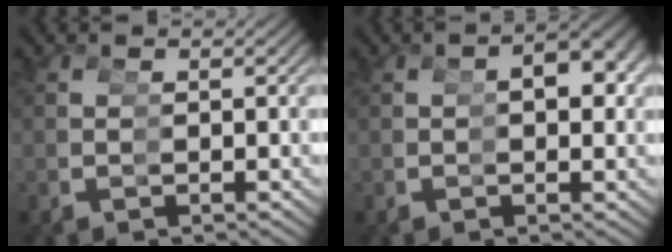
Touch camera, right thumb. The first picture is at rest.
{"total": 4.0, "force": [0.3, 2.2, 3.3], "torque": [-0.040, 0.005, 0.001]}